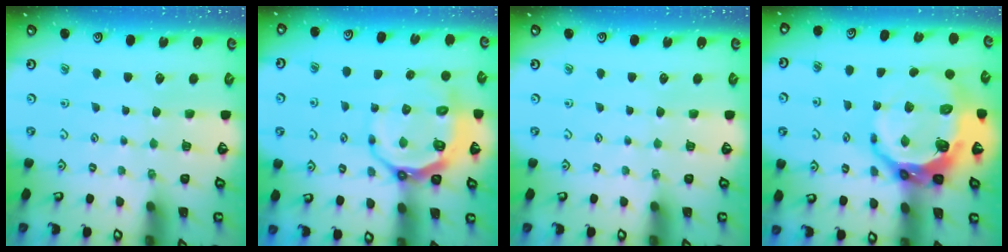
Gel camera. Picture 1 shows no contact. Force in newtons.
{"total": 9.7, "press": 8.9, "slide": 3.9}
{"total": 0.0}
{"total": 16.9, "press": 16.1, "slide": 5.3}